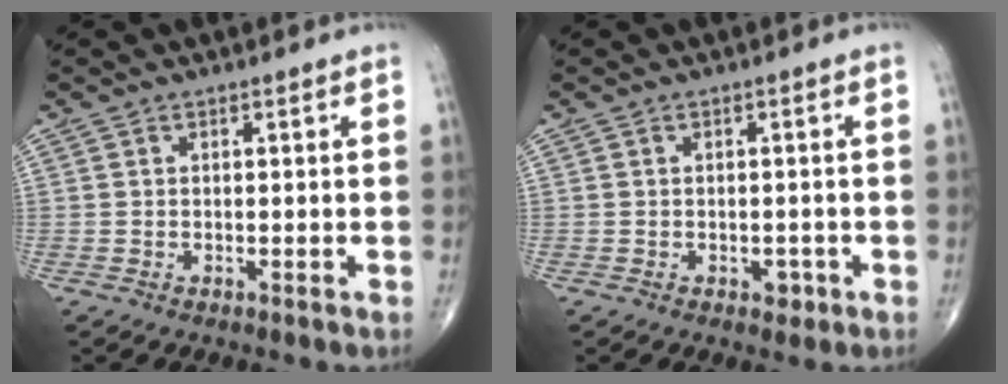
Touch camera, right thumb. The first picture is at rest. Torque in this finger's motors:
{"motor_torque": [1.33, 1.15, 0.21, -0.11, 0.04]}